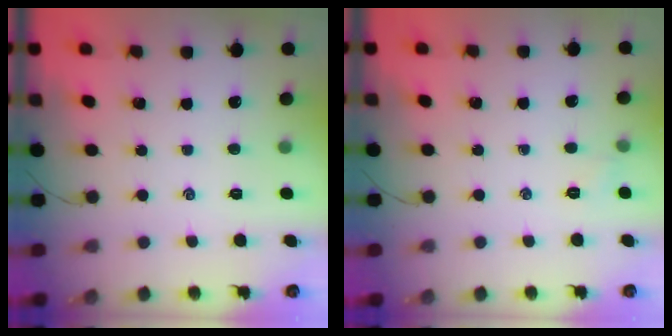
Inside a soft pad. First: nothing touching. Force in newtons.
{"total": 4.4, "press": 4.1, "slide": 1.4}